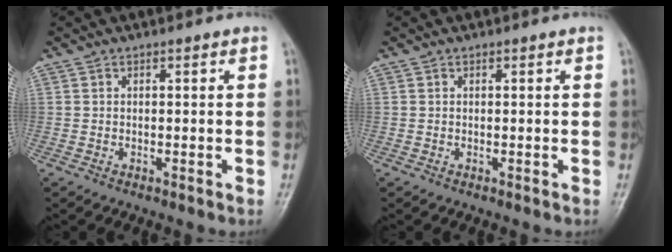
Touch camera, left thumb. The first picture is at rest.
{"total": 0.0}